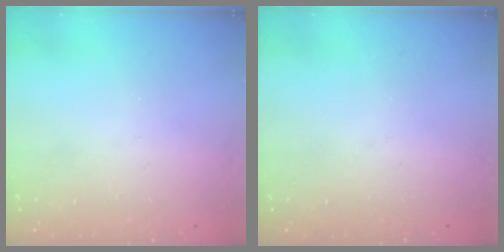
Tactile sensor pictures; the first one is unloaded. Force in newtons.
{"total": 0.0}